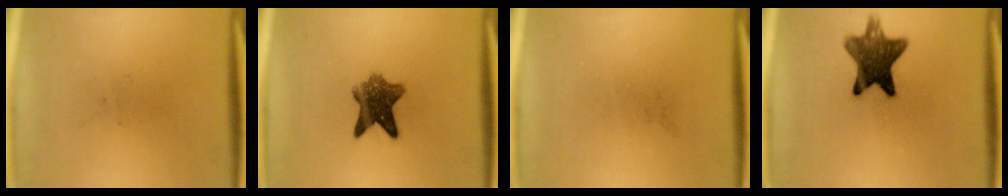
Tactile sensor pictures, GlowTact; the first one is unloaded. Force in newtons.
{"total": 7.4}
{"total": 0.0}
{"total": 10.6}